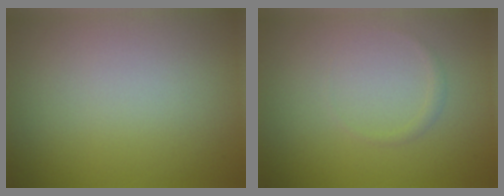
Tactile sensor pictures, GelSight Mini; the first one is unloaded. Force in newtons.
{"total": 0.6, "press": 0.6, "slide": 0.0}